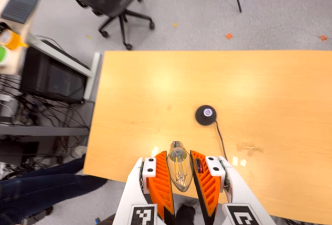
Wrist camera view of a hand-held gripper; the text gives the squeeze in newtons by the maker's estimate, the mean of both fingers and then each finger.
{"total": 12.7, "left": 13.5, "right": 11.8}